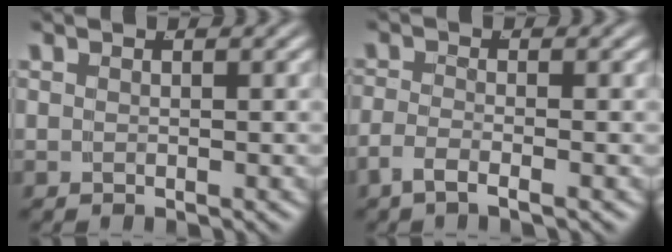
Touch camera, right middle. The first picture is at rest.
{"total": 2.2, "force": [-1.6, 0.2, 1.5], "torque": [-0.034, -0.009, -0.025]}